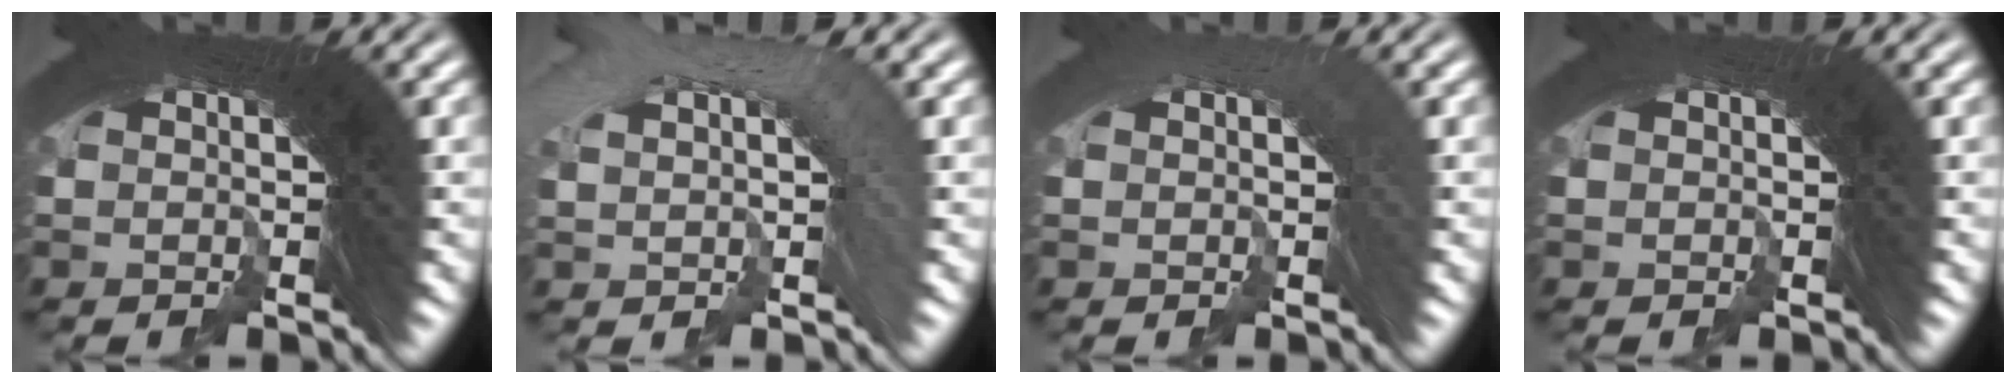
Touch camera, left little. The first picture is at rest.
{"total": 3.0, "force": [-2.5, 1.7, -0.3], "torque": [0.003, 0.004, -0.041]}
{"total": 3.3, "force": [-2.2, -1.0, -2.3], "torque": [0.034, -0.013, -0.027]}
{"total": 1.3, "force": [-0.7, -0.6, -0.9], "torque": [0.010, -0.006, -0.008]}